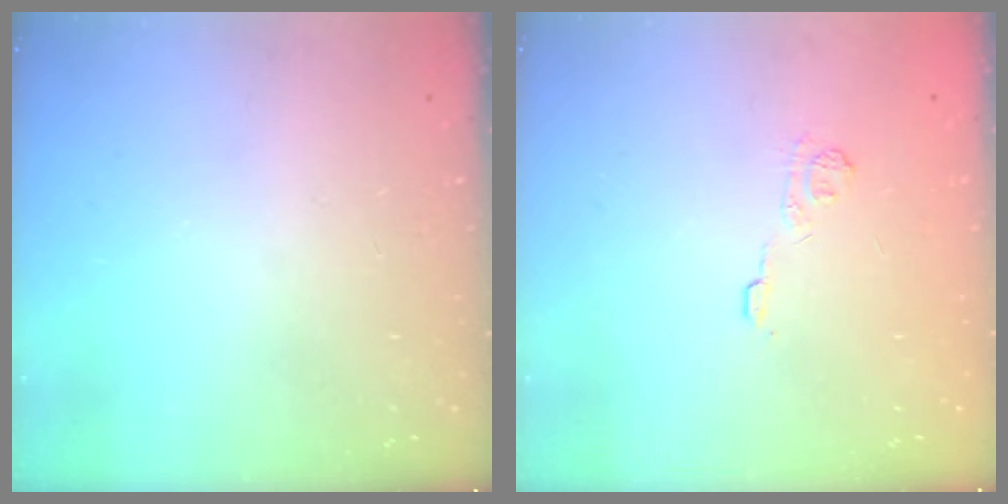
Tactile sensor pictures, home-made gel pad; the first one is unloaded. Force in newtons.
{"total": 4.1, "press": 3.8, "slide": 1.5}